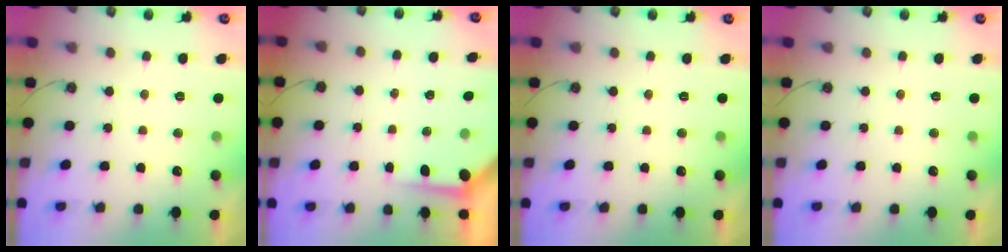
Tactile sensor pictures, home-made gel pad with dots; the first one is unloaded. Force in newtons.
{"total": 3.3, "press": 3.3, "slide": 0.4}
{"total": 0.0}
{"total": 0.0}